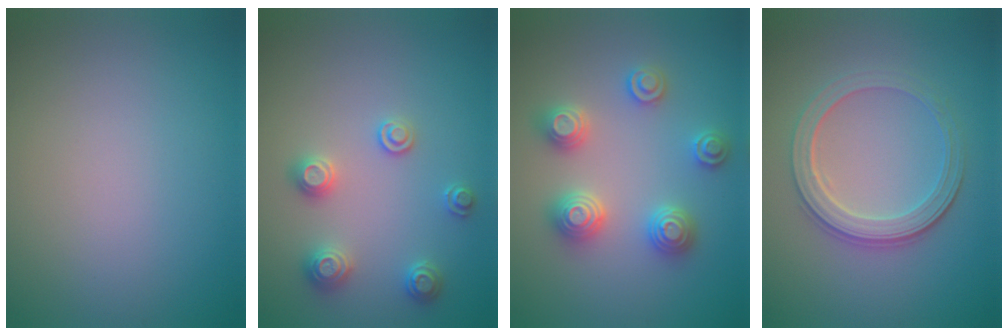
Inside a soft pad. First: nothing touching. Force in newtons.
{"total": 2.6, "press": 2.6, "slide": 0.1}
{"total": 4.4, "press": 4.4, "slide": 0.6}
{"total": 3.9, "press": 3.4, "slide": 1.9}